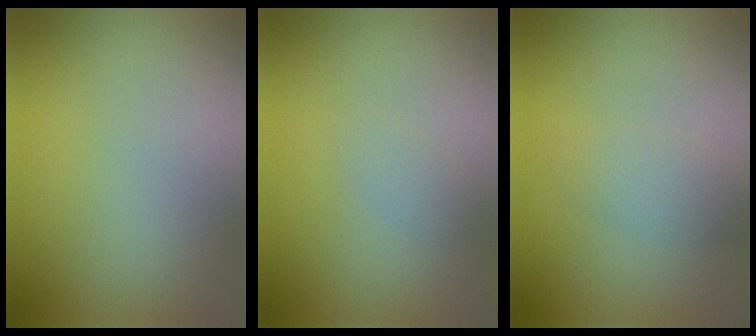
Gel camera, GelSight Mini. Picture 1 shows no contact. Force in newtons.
{"total": 1.0, "press": 1.0, "slide": 0.1}
{"total": 1.9, "press": 1.9, "slide": 0.1}